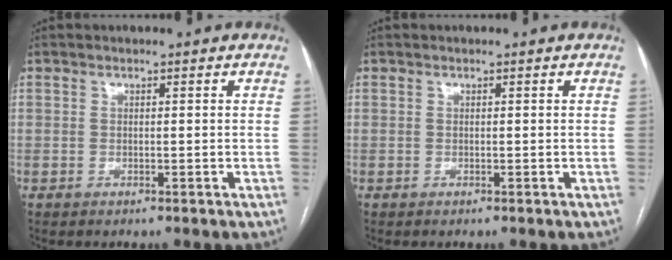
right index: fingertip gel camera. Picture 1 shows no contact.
{"total": 0.0}